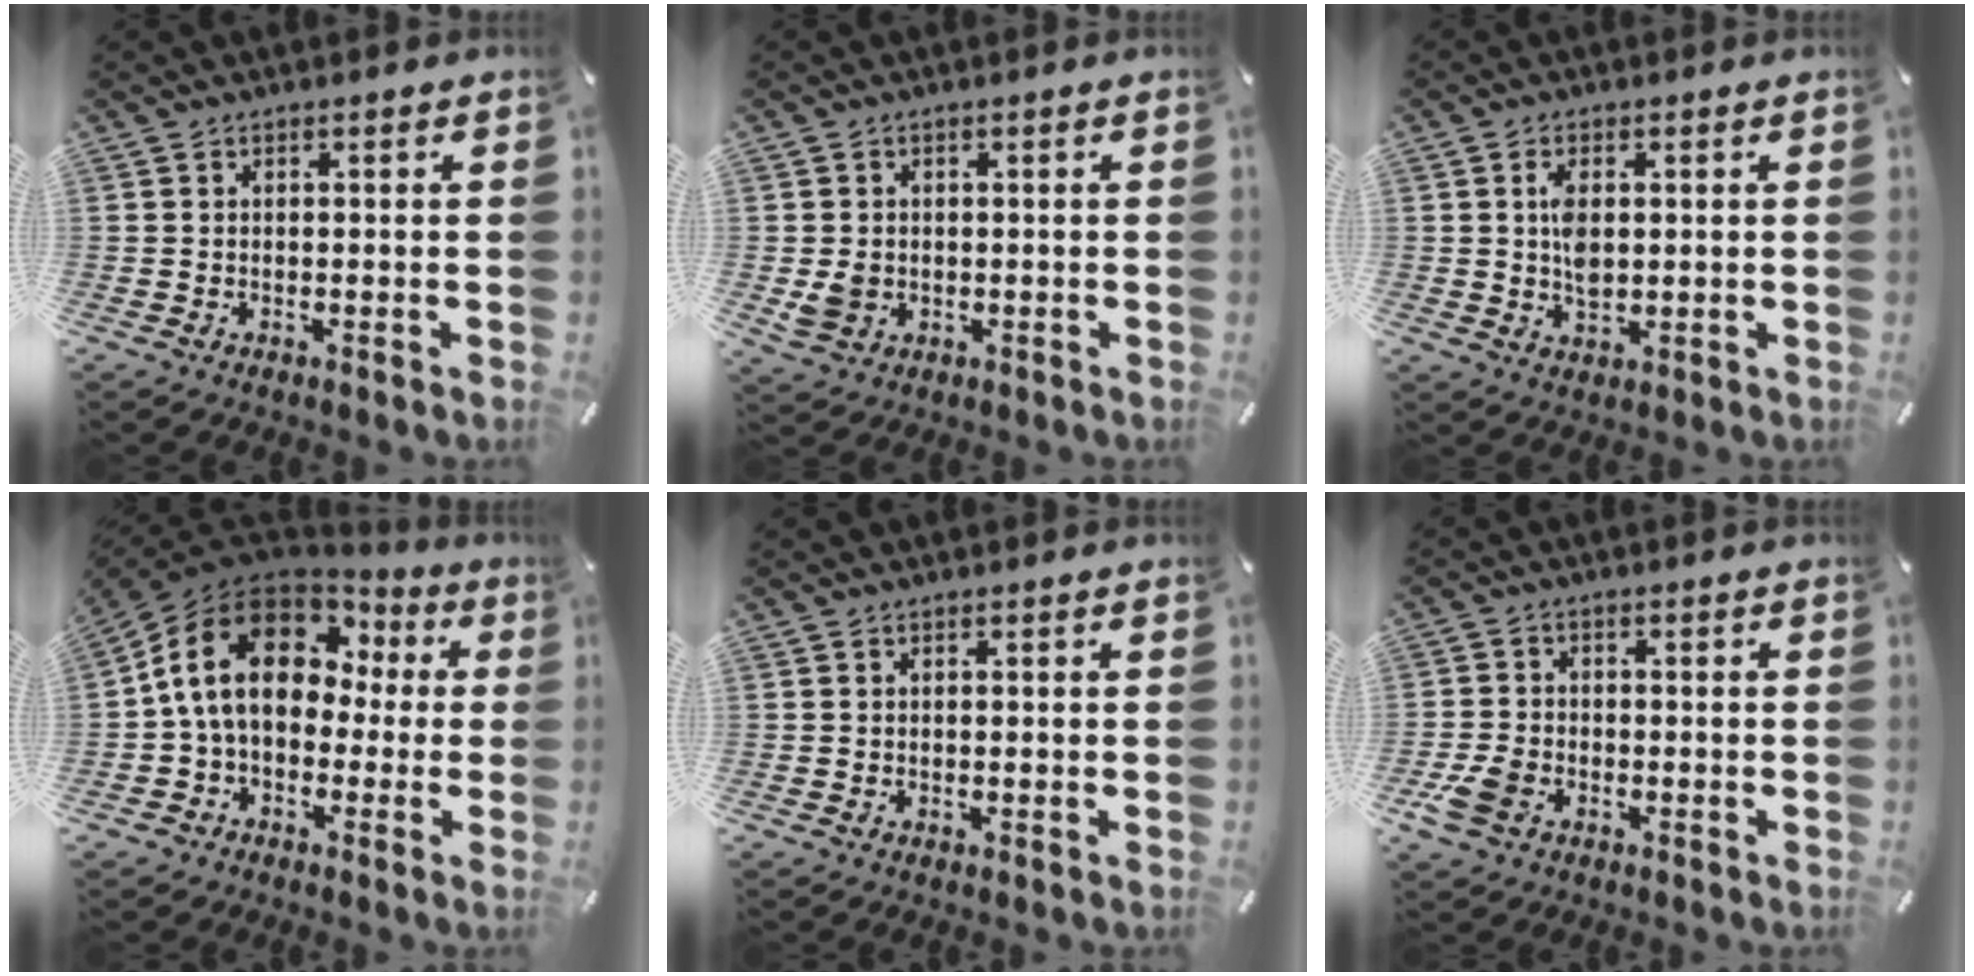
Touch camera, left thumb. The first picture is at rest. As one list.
[{"total": 3.8, "force": [-0.4, 3.3, 1.7], "torque": [-0.028, 0.000, -0.007]}, {"total": 5.1, "force": [0.7, 2.9, 4.1], "torque": [-0.092, -0.002, 0.005]}, {"total": 16.1, "force": [2.3, 11.9, 10.6], "torque": [-0.228, 0.012, 0.040]}, {"total": 0.0}, {"total": 5.9, "force": [-2.6, 4.3, 3.1], "torque": [-0.080, 0.008, -0.052]}]